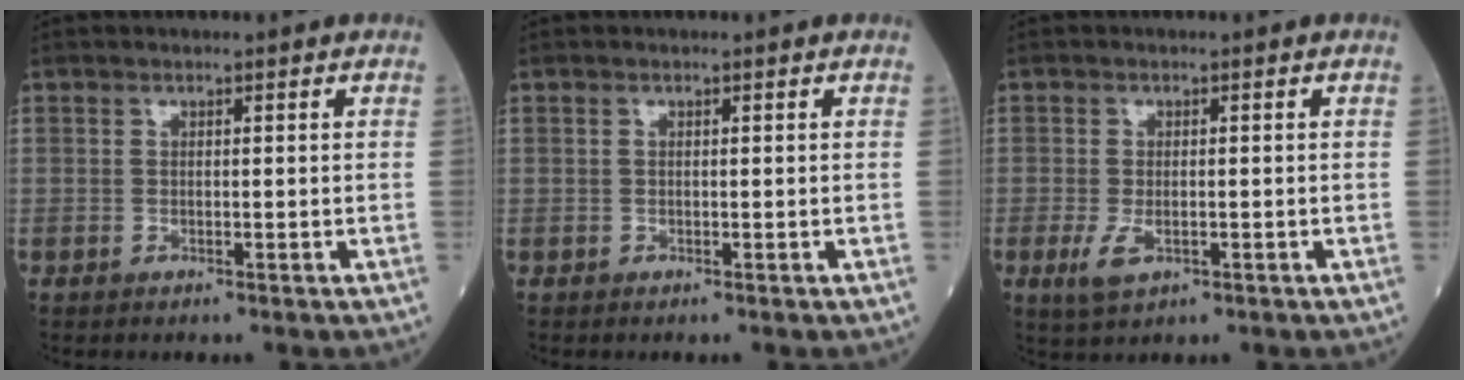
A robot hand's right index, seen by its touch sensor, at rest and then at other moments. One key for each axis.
{"total": 0.0}
{"total": 3.5, "fx": -1.2, "fy": 1.6, "fz": 2.9, "tx": -0.067, "ty": -0.008, "tz": -0.017}